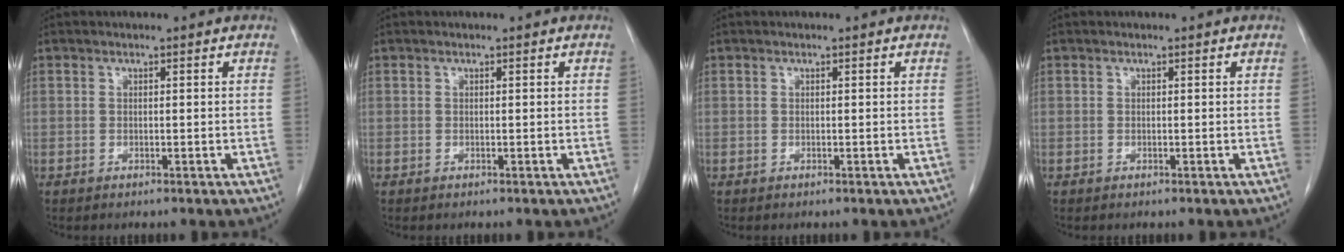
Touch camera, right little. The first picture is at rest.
{"total": 0.0}
{"total": 0.0}
{"total": 0.0}